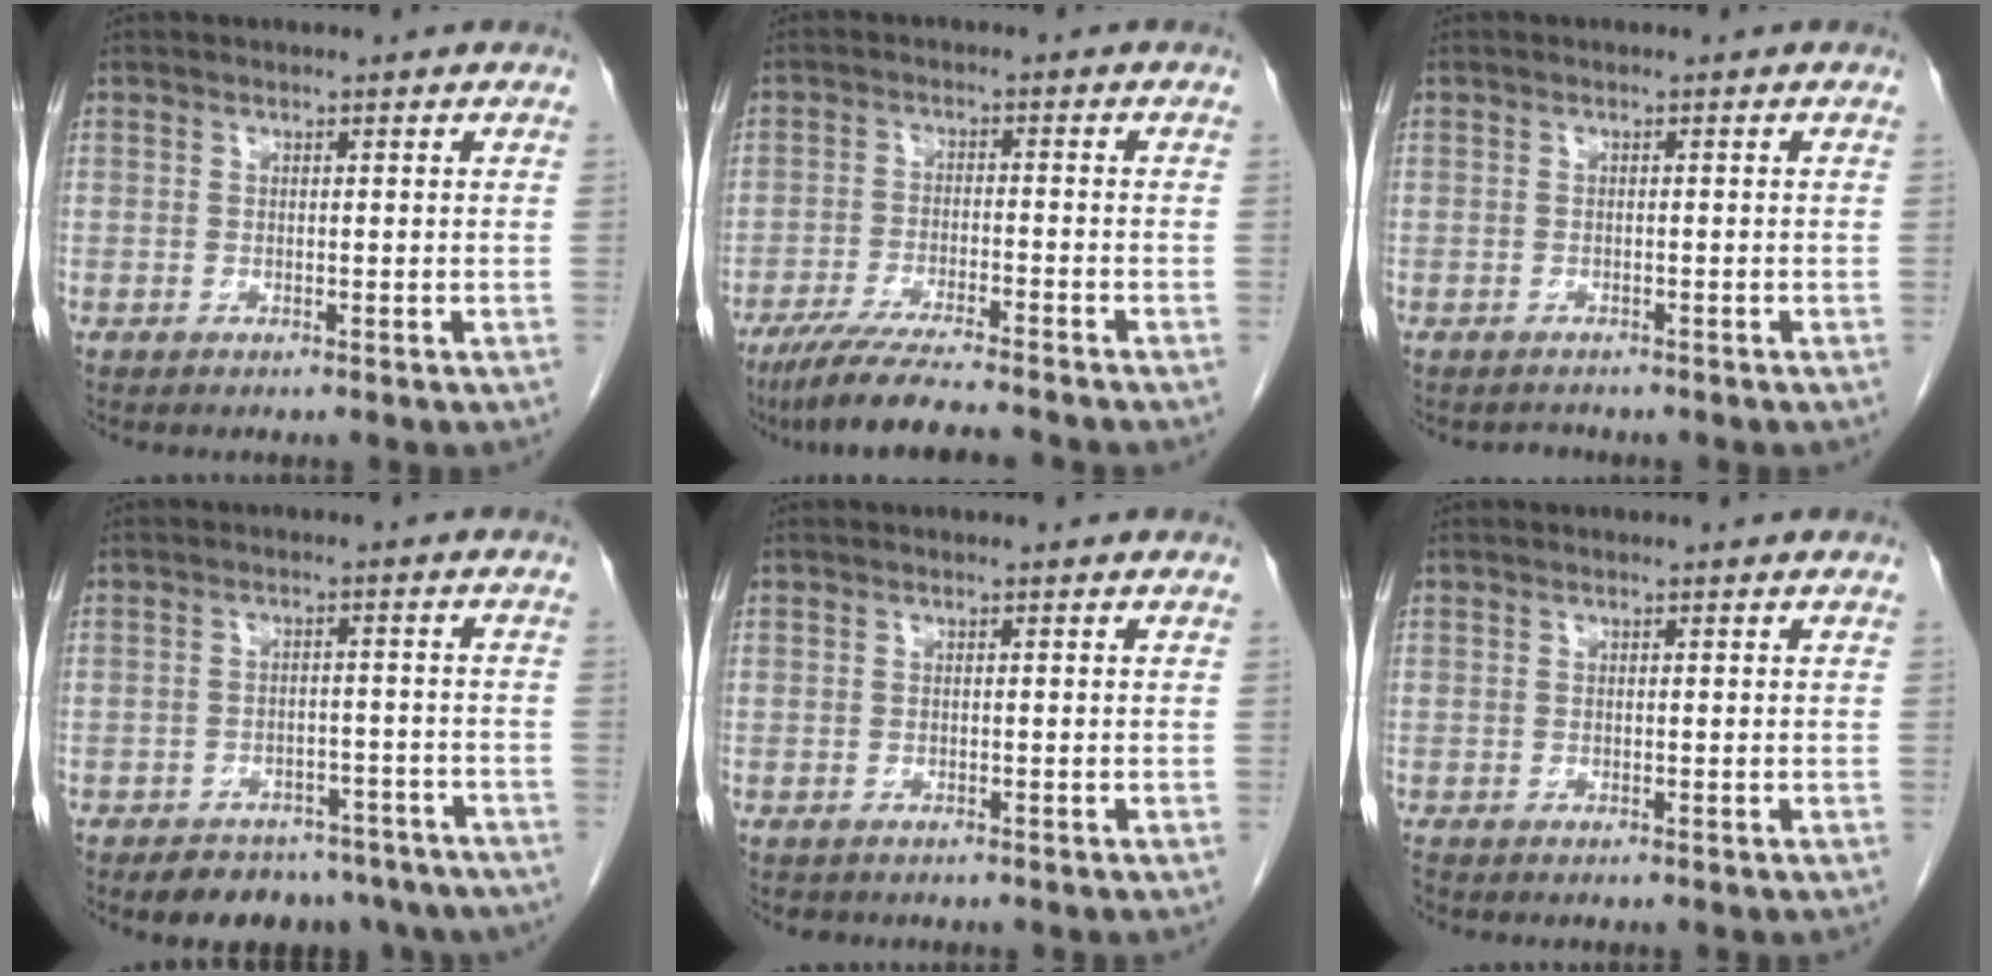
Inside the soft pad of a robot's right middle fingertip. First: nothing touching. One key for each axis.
{"total": 11.0, "fx": -9.5, "fy": 0.1, "fz": 5.6, "tx": -0.088, "ty": -0.032, "tz": -0.154}
{"total": 1.1, "fx": -1.0, "fy": 0.4, "fz": -0.2, "tx": 0.000, "ty": -0.003, "tz": -0.015}
{"total": 13.5, "fx": -11.0, "fy": 6.6, "fz": 4.2, "tx": -0.047, "ty": 0.014, "tz": -0.122}
{"total": 1.0, "fx": -0.8, "fy": 0.6, "fz": 0.1, "tx": -0.011, "ty": 0.001, "tz": -0.011}
{"total": 0.5, "fx": -0.5, "fy": 0.2, "fz": 0.1, "tx": -0.005, "ty": 0.000, "tz": -0.010}